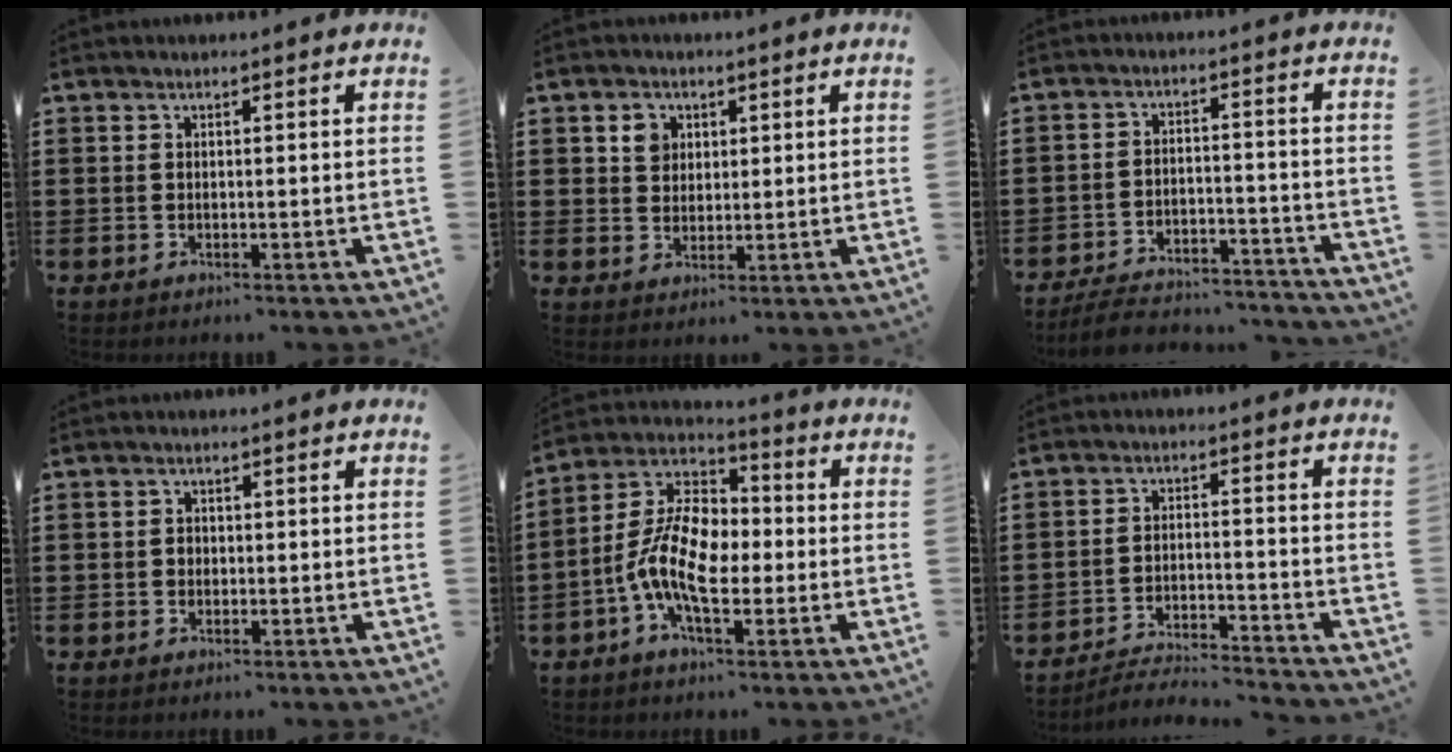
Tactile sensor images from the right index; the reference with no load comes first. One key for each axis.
{"total": 3.3, "fx": 1.5, "fy": 2.7, "fz": 1.2, "tx": -0.025, "ty": 0.008, "tz": 0.024}
{"total": 5.9, "fx": -5.7, "fy": 1.0, "fz": 1.5, "tx": -0.034, "ty": 0.008, "tz": -0.112}
{"total": 0.9, "fx": 0.0, "fy": 0.8, "fz": 0.4, "tx": -0.010, "ty": 0.004, "tz": -0.001}
{"total": 11.9, "fx": -2.5, "fy": 6.1, "fz": 9.9, "tx": -0.230, "ty": -0.003, "tz": -0.052}
{"total": 3.9, "fx": -3.9, "fy": 0.0, "fz": 0.7, "tx": -0.018, "ty": 0.003, "tz": -0.082}